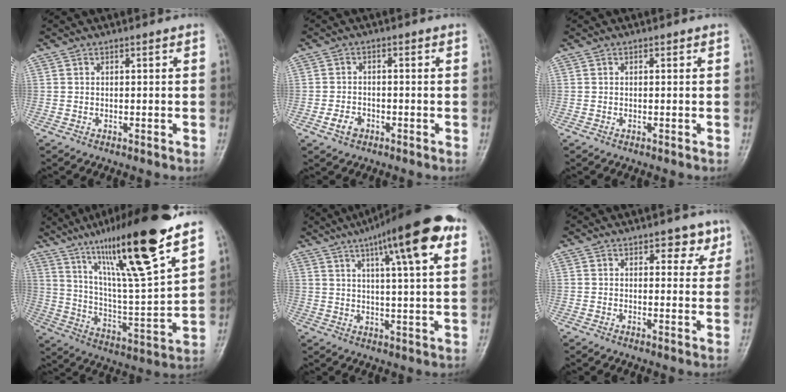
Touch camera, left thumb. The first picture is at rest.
{"total": 3.4, "force": [-1.6, 2.6, 1.7], "torque": [-0.022, 0.008, -0.027]}
{"total": 0.0}
{"total": 24.1, "force": [15.2, 2.9, 18.4], "torque": [-0.298, -0.053, 0.263]}
{"total": 18.6, "force": [9.1, 3.8, 15.8], "torque": [-0.217, -0.005, 0.129]}
{"total": 4.3, "force": [2.6, 2.5, 2.3], "torque": [0.001, -0.013, 0.031]}